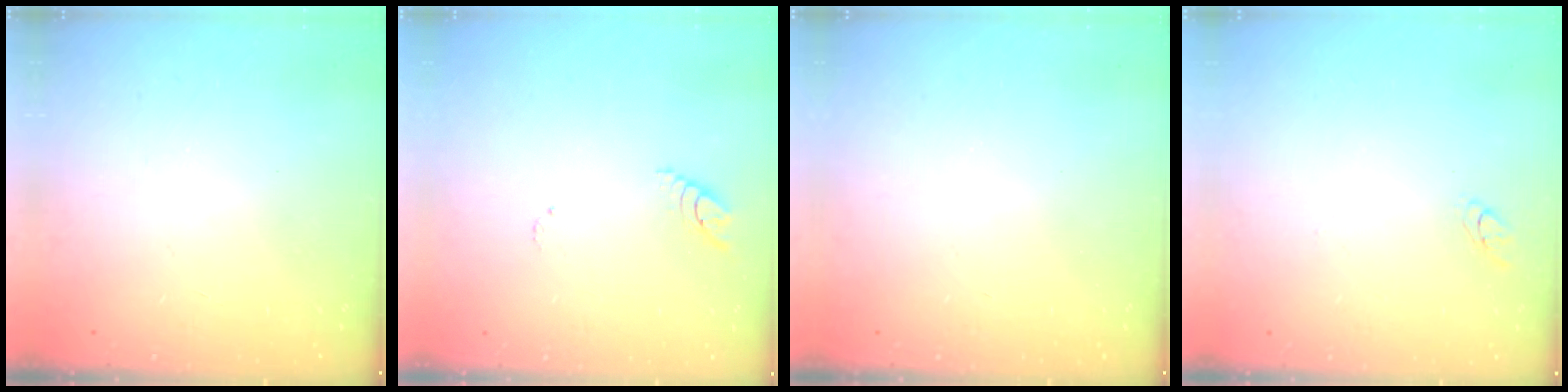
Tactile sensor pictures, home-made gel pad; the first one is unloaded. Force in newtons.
{"total": 3.1, "press": 3.1, "slide": 0.4}
{"total": 0.0}
{"total": 2.7, "press": 2.7, "slide": 0.3}